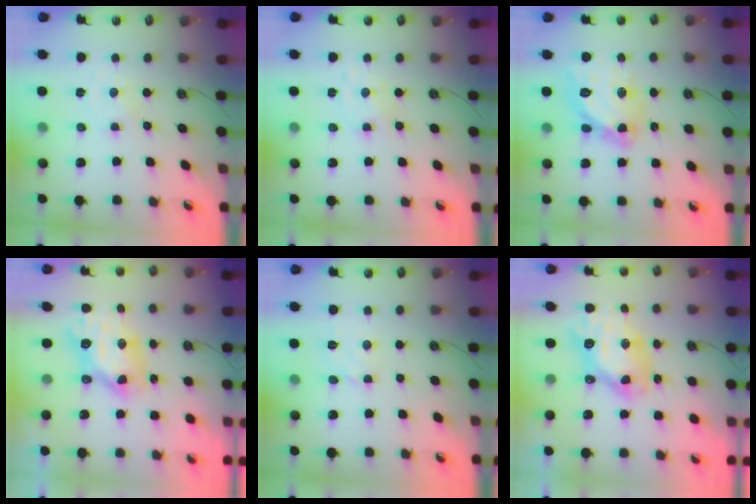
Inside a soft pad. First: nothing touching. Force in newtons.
{"total": 1.5, "press": 1.5, "slide": 0.3}
{"total": 15.2, "press": 15.1, "slide": 1.5}
{"total": 10.4, "press": 10.4, "slide": 0.8}
{"total": 3.1, "press": 3.1, "slide": 0.5}
{"total": 13.4, "press": 13.3, "slide": 1.6}